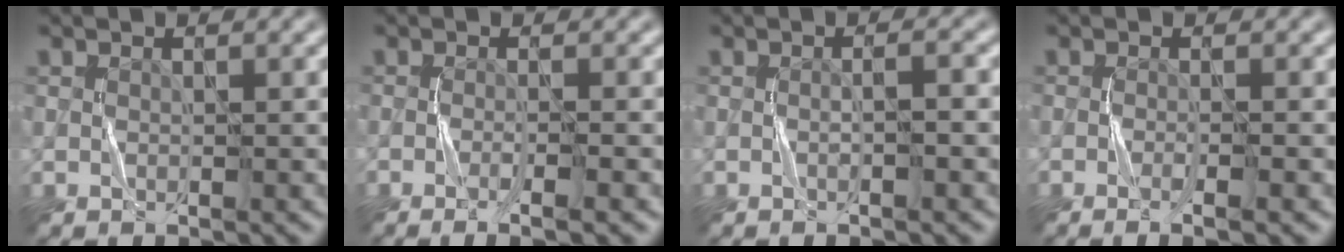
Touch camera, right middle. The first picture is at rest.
{"total": 3.0, "force": [-1.4, 0.5, 2.6], "torque": [-0.036, -0.001, -0.031]}
{"total": 2.2, "force": [-0.1, 0.6, 2.1], "torque": [-0.010, 0.000, -0.017]}
{"total": 2.4, "force": [-1.0, 0.5, 2.1], "torque": [-0.027, -0.001, -0.023]}